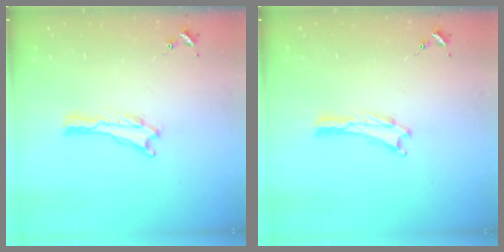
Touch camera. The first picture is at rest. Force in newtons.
{"total": 0.0}